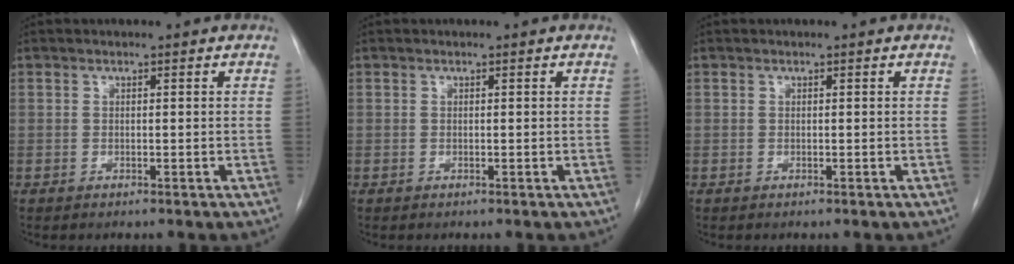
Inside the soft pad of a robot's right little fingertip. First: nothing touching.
{"total": 0.0}
{"total": 0.0}